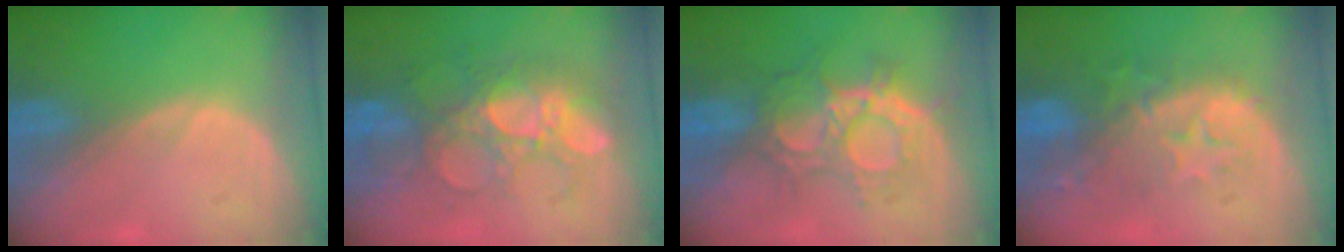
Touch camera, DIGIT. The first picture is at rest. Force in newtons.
{"total": 9.1, "press": 8.8, "slide": 2.1}
{"total": 8.8, "press": 8.8, "slide": 0.9}
{"total": 9.9, "press": 8.7, "slide": 4.7}